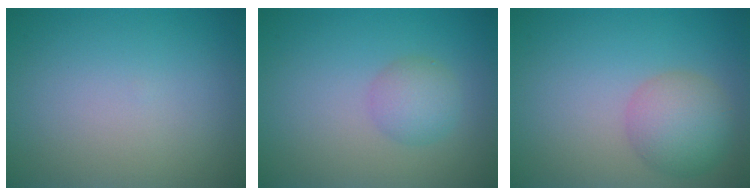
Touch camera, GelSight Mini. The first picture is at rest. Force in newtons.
{"total": 2.3, "press": 2.3, "slide": 0.0}
{"total": 4.2, "press": 4.2, "slide": 0.2}